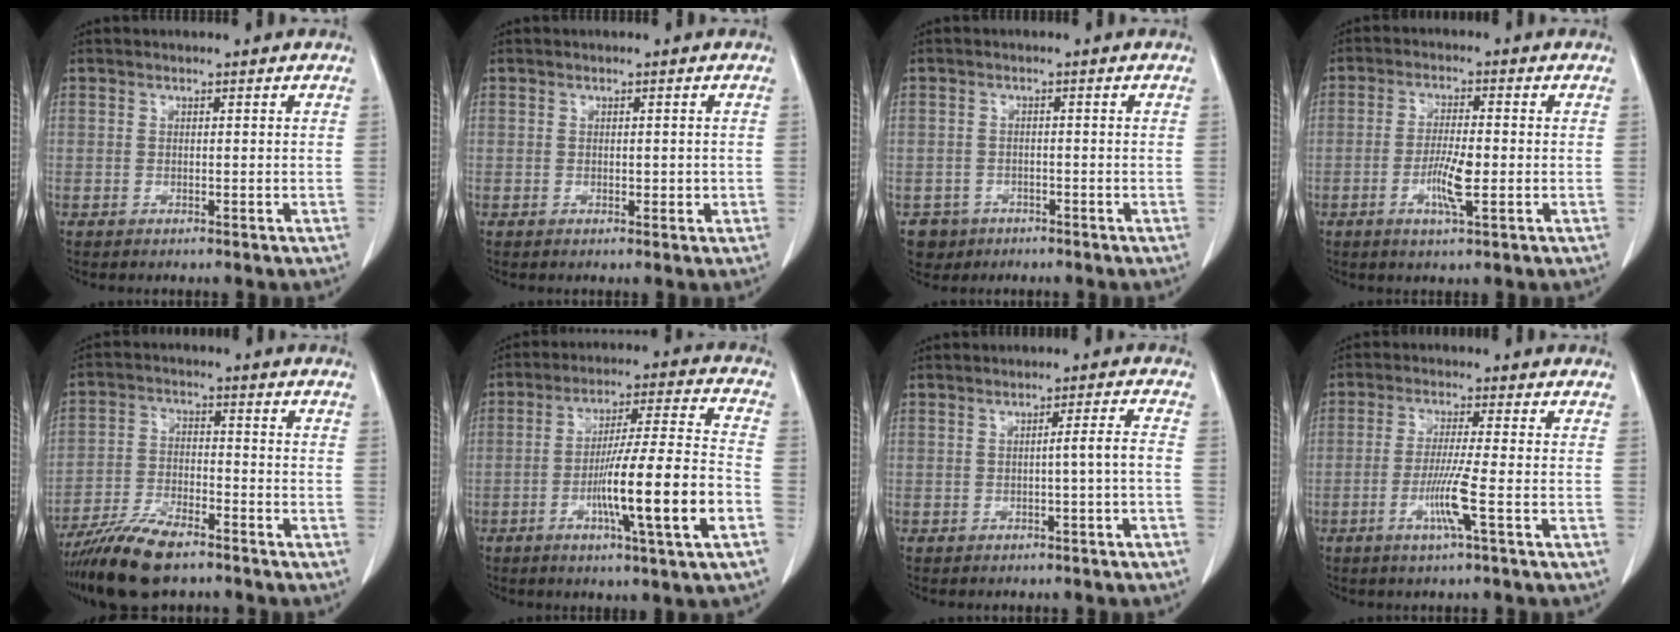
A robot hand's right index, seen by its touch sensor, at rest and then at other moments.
{"total": 1.2, "force": [-0.2, 0.7, 1.0], "torque": [-0.011, 0.000, -0.001]}
{"total": 3.7, "force": [-2.0, 3.1, -0.2], "torque": [0.003, 0.008, -0.032]}
{"total": 5.7, "force": [-1.6, 0.7, 5.4], "torque": [-0.104, -0.006, -0.029]}
{"total": 10.3, "force": [-8.2, 2.7, 5.7], "torque": [-0.110, -0.020, -0.149]}
{"total": 15.2, "force": [-5.0, -0.4, 14.4], "torque": [-0.247, -0.003, -0.084]}
{"total": 2.6, "force": [-0.9, -0.6, 2.4], "torque": [-0.034, 0.003, -0.014]}
{"total": 5.9, "force": [-2.2, -1.0, 5.4], "torque": [-0.104, -0.015, -0.046]}